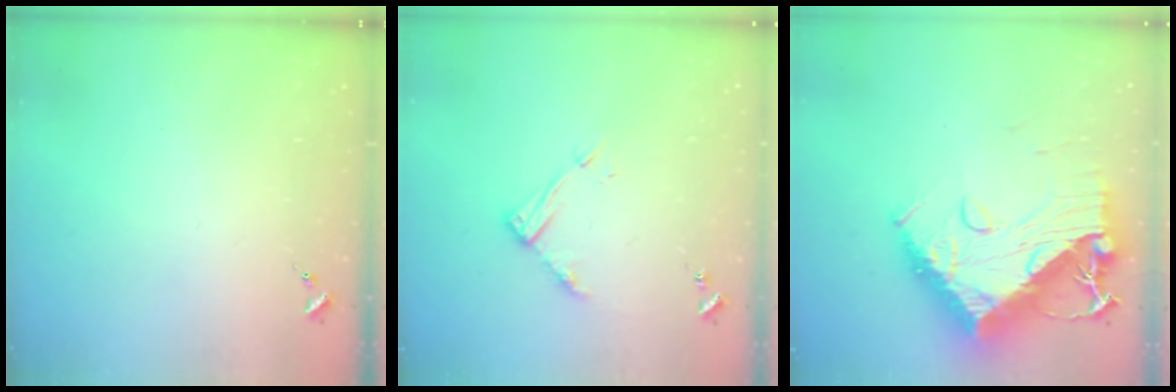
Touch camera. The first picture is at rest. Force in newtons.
{"total": 11.0, "press": 11.0, "slide": 0.8}
{"total": 21.2, "press": 21.1, "slide": 2.0}